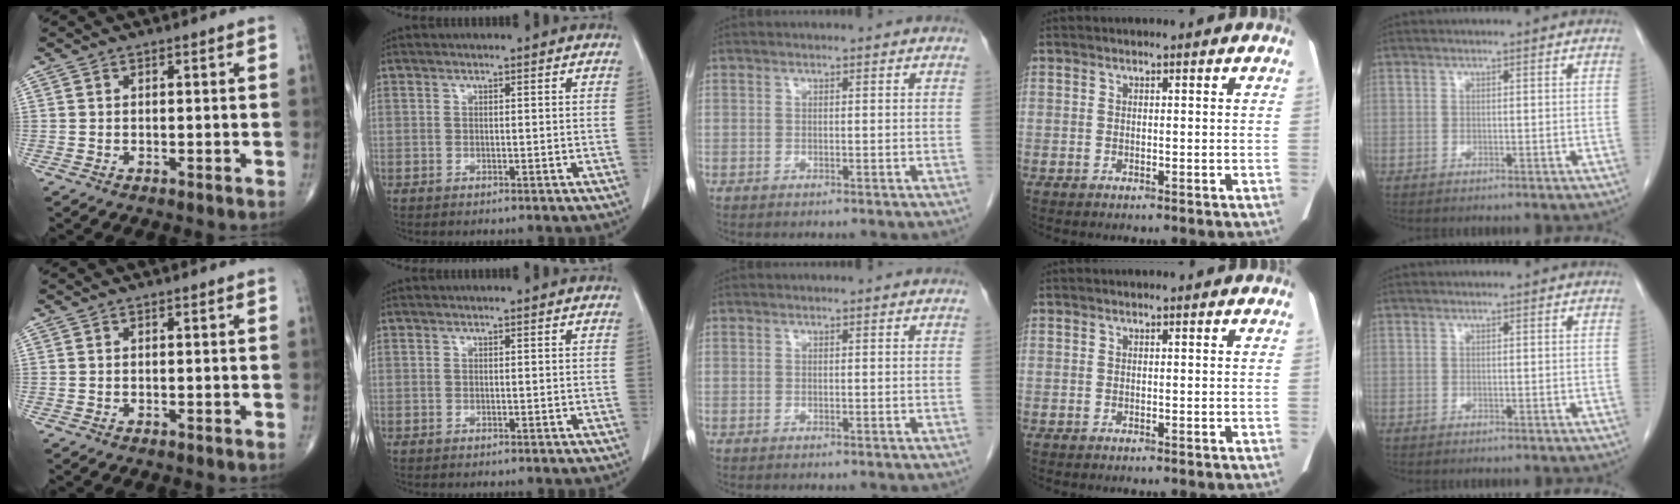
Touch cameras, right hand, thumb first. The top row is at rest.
{}